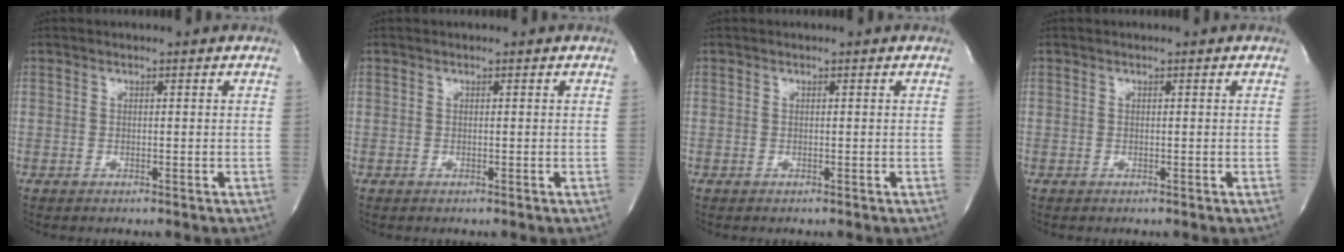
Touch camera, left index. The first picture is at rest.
{"total": 0.0}
{"total": 0.0}
{"total": 0.0}